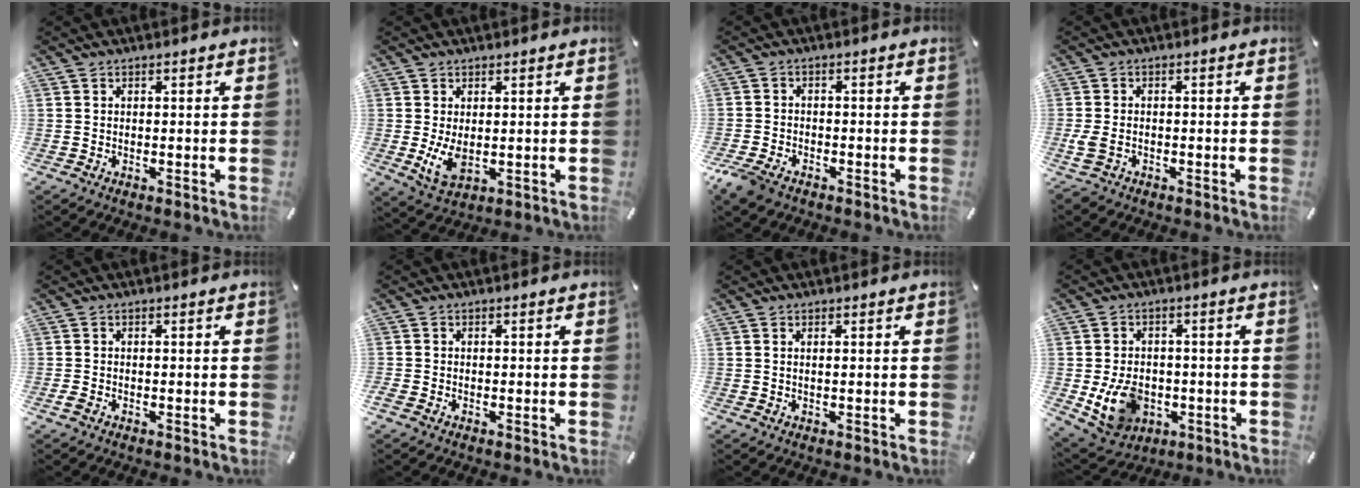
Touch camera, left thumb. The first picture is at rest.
{"total": 5.9, "force": [0.1, 3.6, 4.6], "torque": [-0.101, -0.009, 0.003]}
{"total": 4.3, "force": [-3.2, 2.4, 1.7], "torque": [-0.052, 0.009, -0.064]}
{"total": 3.8, "force": [-1.6, 2.5, 2.4], "torque": [-0.060, -0.001, -0.030]}
{"total": 1.0, "force": [-0.6, 0.5, 0.5], "torque": [-0.009, 0.000, -0.011]}
{"total": 0.9, "force": [-0.8, 0.5, 0.3], "torque": [-0.005, 0.001, -0.015]}
{"total": 0.6, "force": [0.1, 0.1, 0.5], "torque": [-0.013, -0.002, 0.003]}
{"total": 10.9, "force": [-2.4, 8.8, 5.9], "torque": [-0.120, 0.007, -0.041]}